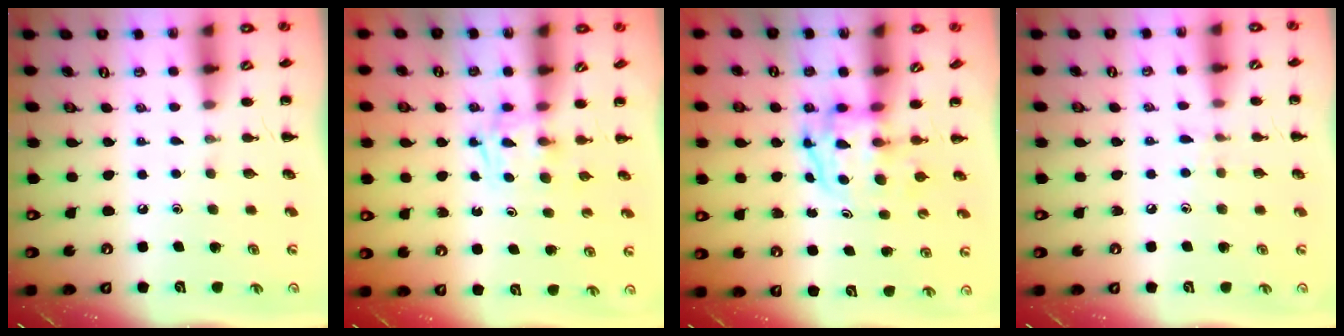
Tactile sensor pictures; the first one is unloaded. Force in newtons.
{"total": 2.5, "press": 2.3, "slide": 1.0}
{"total": 3.7, "press": 3.7, "slide": 0.6}
{"total": 5.5, "press": 5.1, "slide": 2.2}